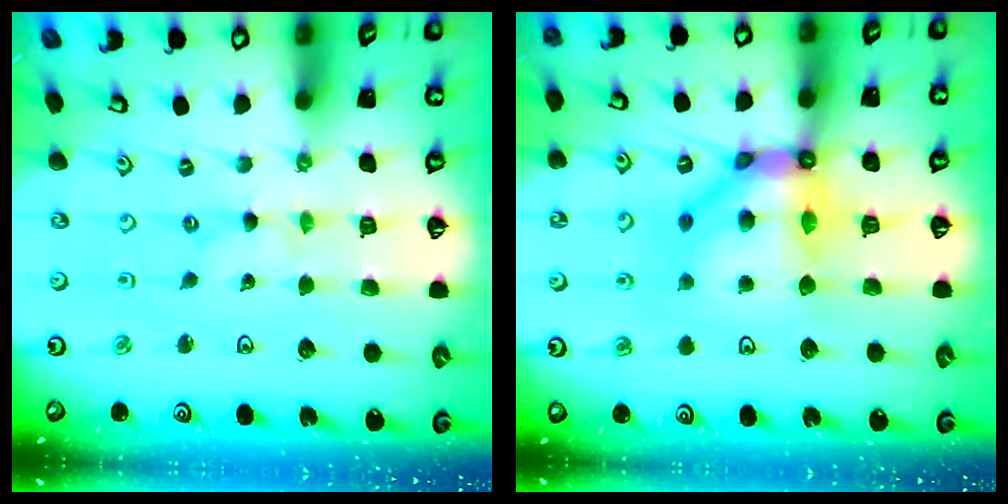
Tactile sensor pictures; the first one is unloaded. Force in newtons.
{"total": 12.8, "press": 12.6, "slide": 2.2}